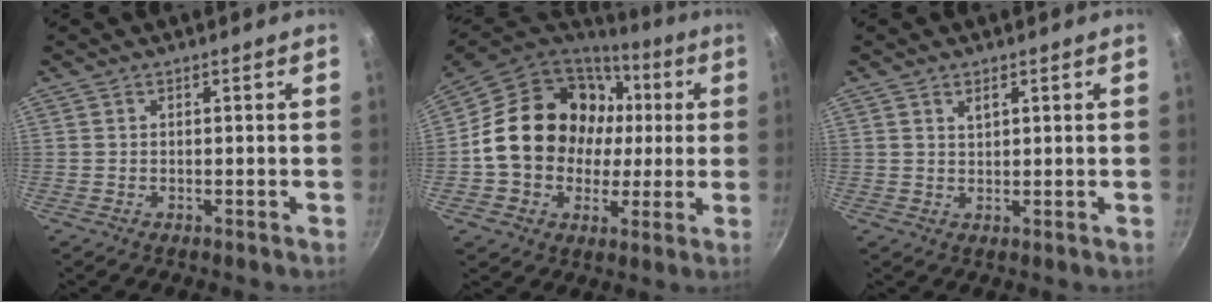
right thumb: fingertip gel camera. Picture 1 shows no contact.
{"total": 22.0, "force": [2.3, 18.3, 11.9], "torque": [-0.186, 0.037, 0.046]}
{"total": 2.0, "force": [1.0, 1.2, 1.3], "torque": [-0.015, -0.002, 0.019]}